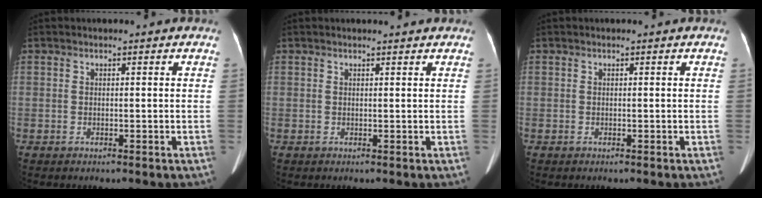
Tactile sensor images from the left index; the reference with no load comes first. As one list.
[{"total": 1.8, "force": [1.7, 0.0, 0.5], "torque": [-0.010, 0.004, 0.019]}, {"total": 0.0}]